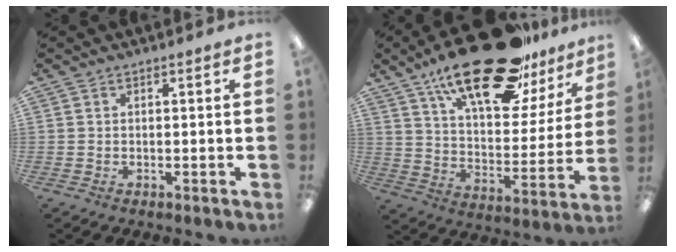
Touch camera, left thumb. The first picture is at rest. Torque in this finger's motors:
{"motor_torque": [0.48, 0.56, 1.49, -1.29, 0.34]}